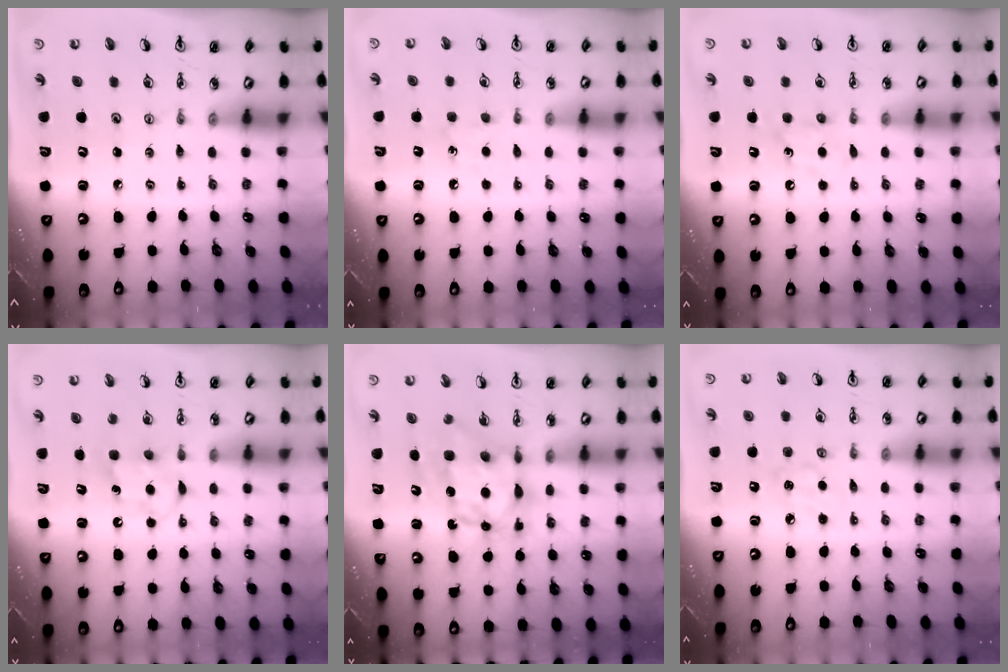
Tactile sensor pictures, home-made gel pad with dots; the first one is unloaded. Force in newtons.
{"total": 5.7, "press": 5.7, "slide": 0.8}
{"total": 5.9, "press": 5.9, "slide": 0.6}
{"total": 5.9, "press": 5.8, "slide": 0.6}
{"total": 9.1, "press": 9.1, "slide": 0.7}
{"total": 4.2, "press": 4.1, "slide": 0.6}